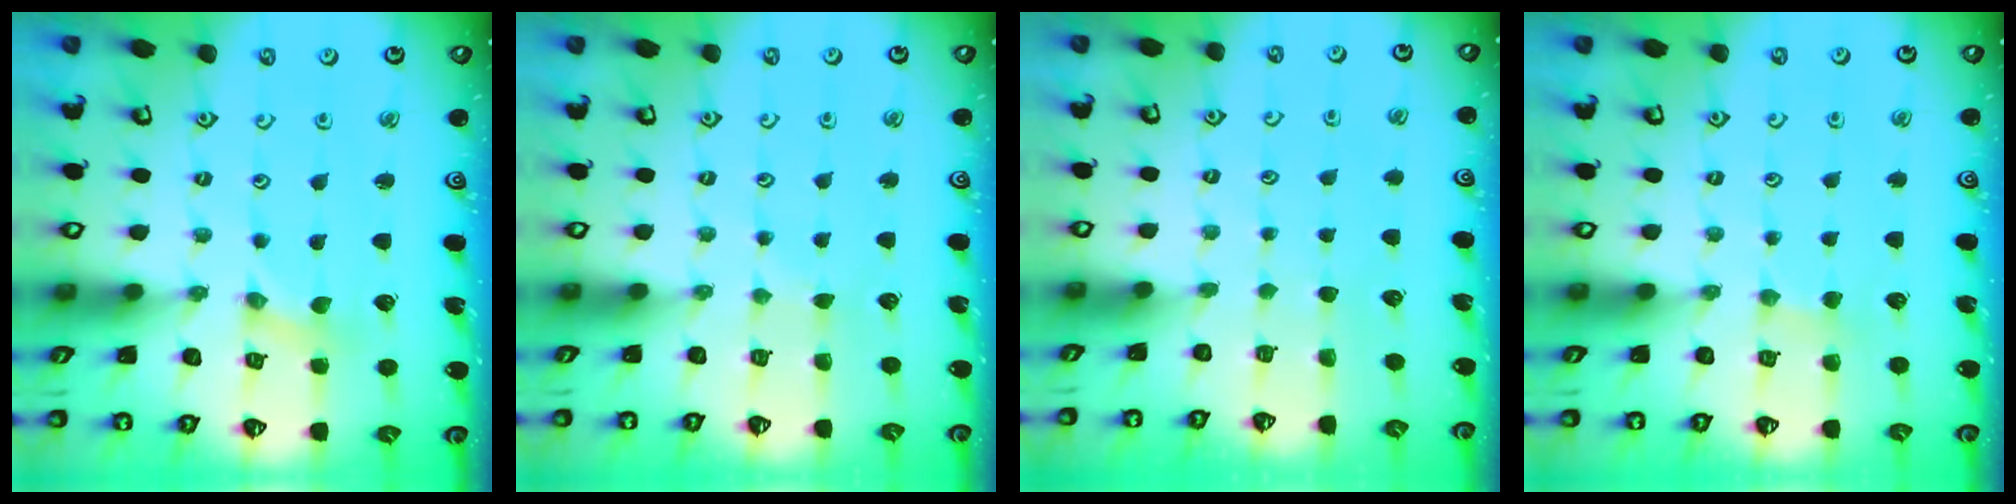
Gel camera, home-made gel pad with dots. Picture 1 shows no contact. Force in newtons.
{"total": 1.6, "press": 1.6, "slide": 0.2}
{"total": 0.0}
{"total": 2.1, "press": 2.1, "slide": 0.4}